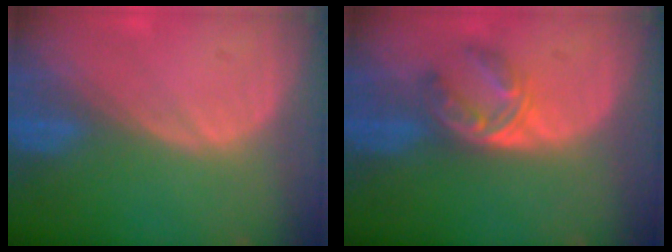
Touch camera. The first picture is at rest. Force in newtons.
{"total": 5.9, "press": 5.0, "slide": 3.2}